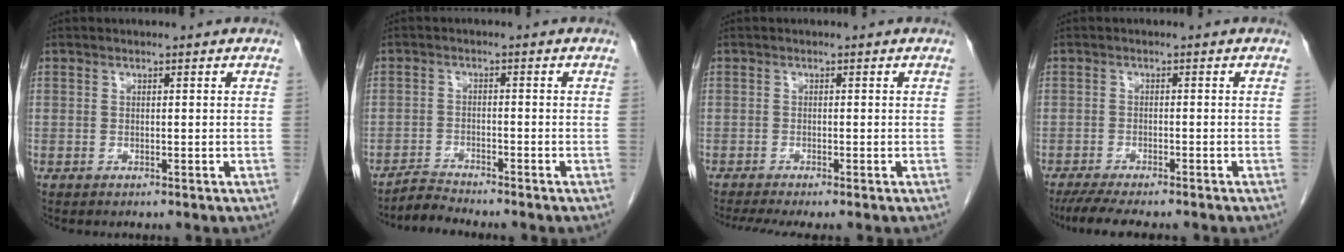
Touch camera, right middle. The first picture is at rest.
{"total": 2.7, "force": [-2.6, -0.5, -0.3], "torque": [0.005, -0.017, -0.048]}
{"total": 4.2, "force": [-3.3, 0.1, 2.5], "torque": [-0.040, -0.011, -0.057]}
{"total": 8.2, "force": [-6.9, 1.5, 4.2], "torque": [-0.062, -0.014, -0.107]}